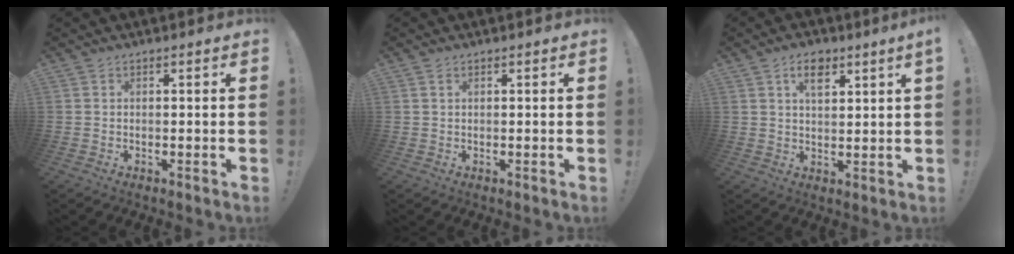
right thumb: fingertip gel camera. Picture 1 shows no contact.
{"total": 0.6, "force": [0.4, 0.3, 0.4], "torque": [-0.006, 0.000, 0.008]}
{"total": 5.7, "force": [3.2, 2.2, 4.2], "torque": [-0.067, -0.007, 0.051]}